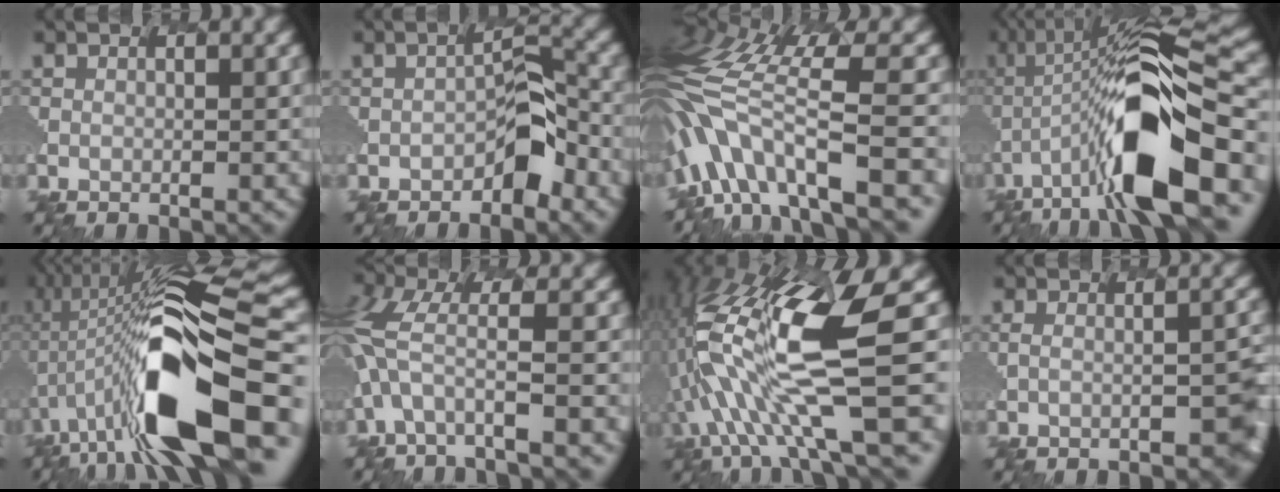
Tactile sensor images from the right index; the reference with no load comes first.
{"total": 2.9, "force": [-2.0, 1.5, 1.5], "torque": [-0.031, 0.022, -0.047]}
{"total": 8.8, "force": [-2.5, 3.1, 7.9], "torque": [-0.179, 0.031, -0.048]}
{"total": 12.6, "force": [-4.6, 4.1, 10.9], "torque": [-0.213, 0.021, -0.092]}
{"total": 14.1, "force": [-1.4, 5.3, 13.0], "torque": [-0.260, 0.032, -0.039]}
{"total": 4.6, "force": [-0.9, 1.6, 4.2], "torque": [-0.133, 0.016, -0.033]}
{"total": 11.1, "force": [-0.2, 2.6, 10.8], "torque": [-0.232, 0.012, 0.001]}
{"total": 3.3, "force": [-1.8, 0.8, 2.6], "torque": [-0.045, 0.006, -0.028]}